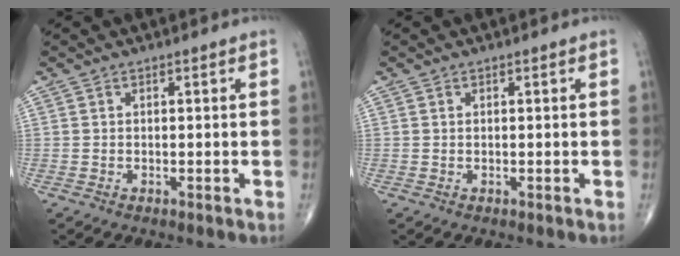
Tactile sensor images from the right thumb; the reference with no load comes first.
{"total": 0.0}